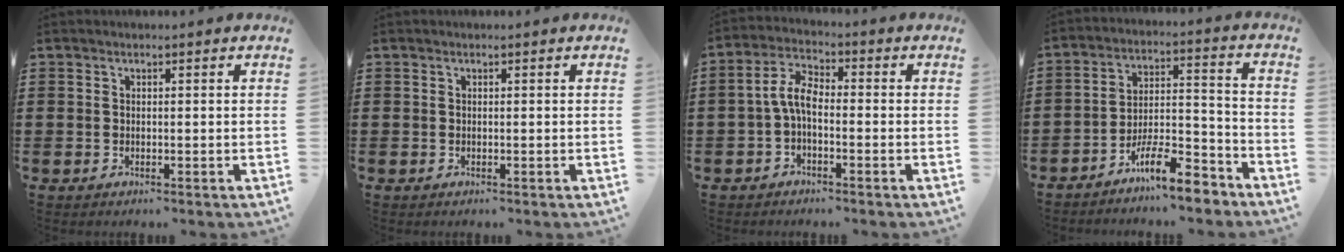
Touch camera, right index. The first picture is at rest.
{"total": 0.0}
{"total": 4.7, "force": [-1.2, 2.0, 4.1], "torque": [-0.098, 0.005, -0.030]}
{"total": 9.8, "force": [-8.3, 1.8, 5.0], "torque": [-0.082, 0.025, -0.154]}